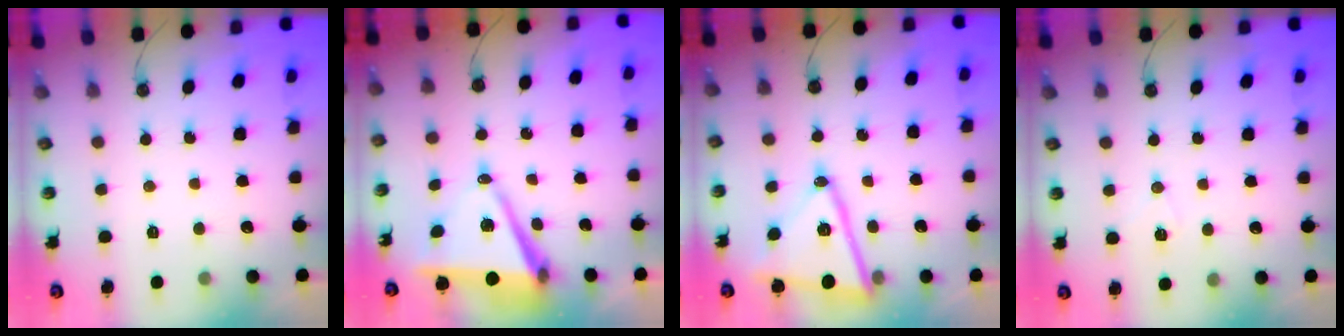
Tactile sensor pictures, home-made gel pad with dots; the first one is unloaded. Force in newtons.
{"total": 9.5, "press": 8.6, "slide": 3.9}
{"total": 15.6, "press": 15.5, "slide": 1.7}
{"total": 5.8, "press": 4.5, "slide": 3.7}